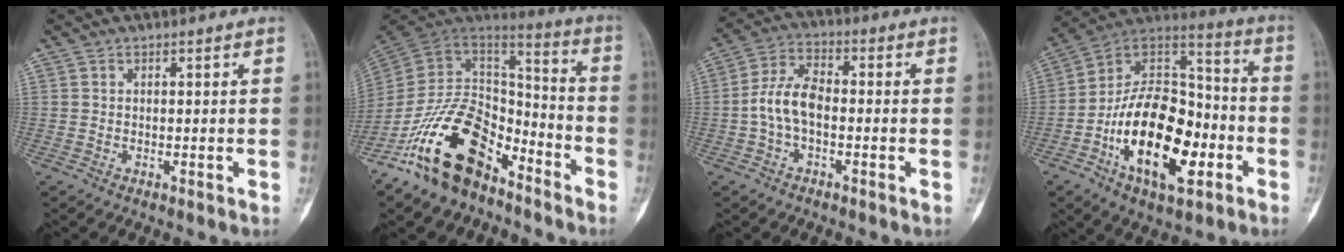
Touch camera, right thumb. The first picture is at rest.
{"total": 21.4, "force": [-13.2, 11.5, 12.3], "torque": [-0.196, 0.098, -0.240]}
{"total": 7.9, "force": [-1.4, 4.3, 6.4], "torque": [-0.129, 0.027, -0.034]}
{"total": 23.7, "force": [-7.6, 12.5, 18.7], "torque": [-0.287, 0.054, -0.123]}